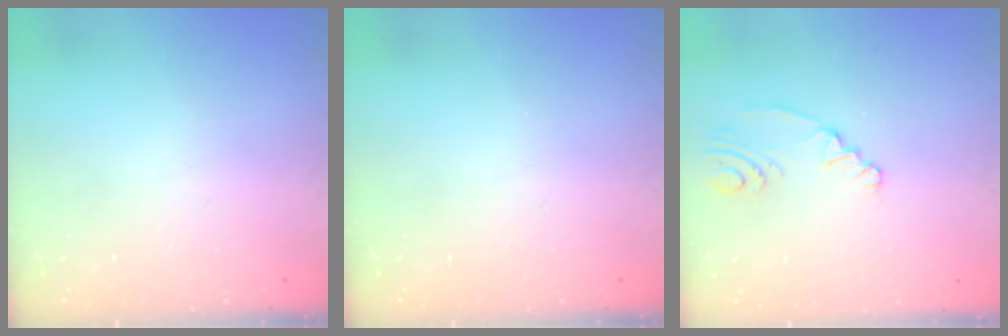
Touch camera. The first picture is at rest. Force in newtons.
{"total": 0.0}
{"total": 3.2, "press": 3.0, "slide": 1.1}